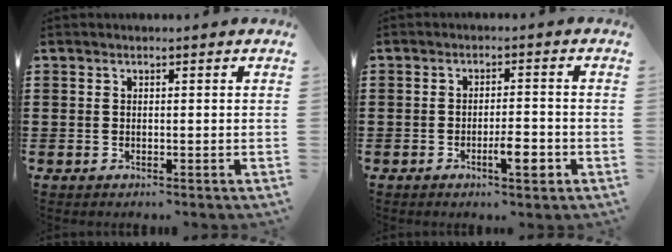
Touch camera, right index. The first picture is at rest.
{"total": 4.5, "force": [-2.0, 1.2, 3.8], "torque": [-0.066, 0.003, -0.035]}